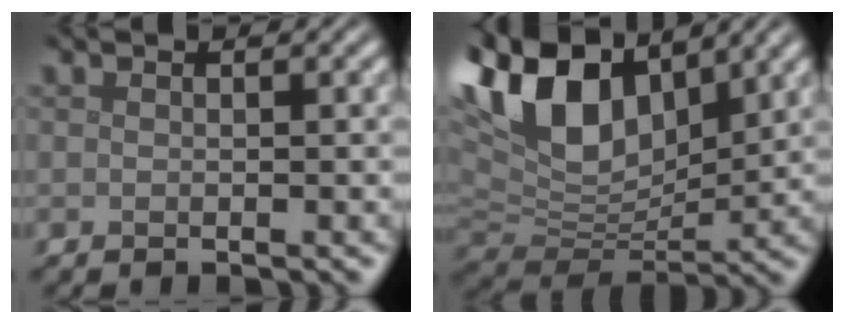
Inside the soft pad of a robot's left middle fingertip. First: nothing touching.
{"total": 12.4, "force": [6.3, 7.3, 7.7], "torque": [-0.181, 0.027, 0.109]}